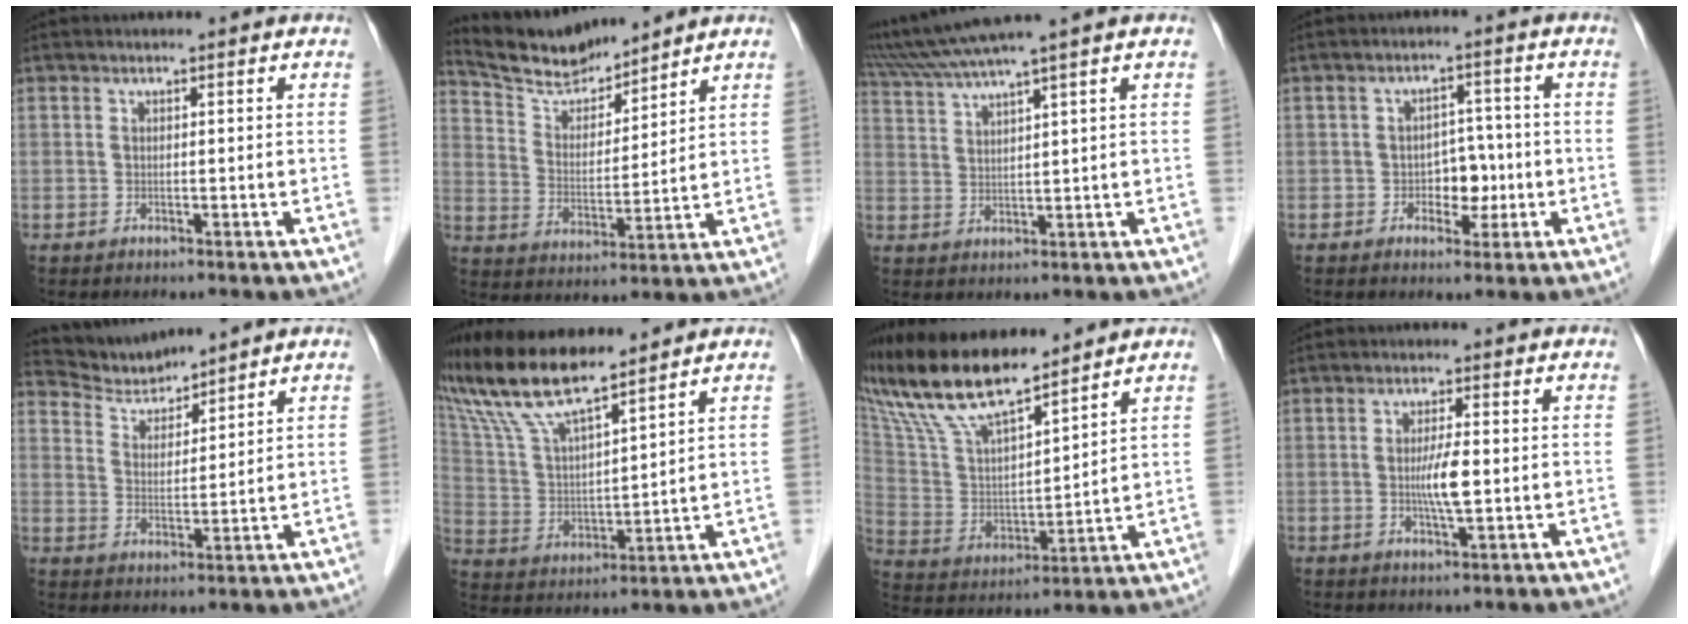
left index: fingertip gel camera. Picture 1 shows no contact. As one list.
[{"total": 9.2, "force": [9.0, 1.2, 1.7], "torque": [-0.047, 0.013, 0.178]}, {"total": 8.4, "force": [6.8, -1.8, 4.5], "torque": [-0.086, 0.021, 0.125]}, {"total": 4.5, "force": [-1.3, 3.0, 3.1], "torque": [-0.043, 0.012, -0.020]}, {"total": 5.6, "force": [5.6, 0.5, -0.3], "torque": [-0.002, 0.010, 0.113]}, {"total": 13.3, "force": [11.3, 1.4, 6.9], "torque": [-0.151, 0.014, 0.221]}, {"total": 17.5, "force": [14.9, 2.8, 8.8], "torque": [-0.182, 0.016, 0.288]}, {"total": 4.1, "force": [-0.5, 0.3, 4.0], "torque": [-0.078, -0.006, -0.011]}]